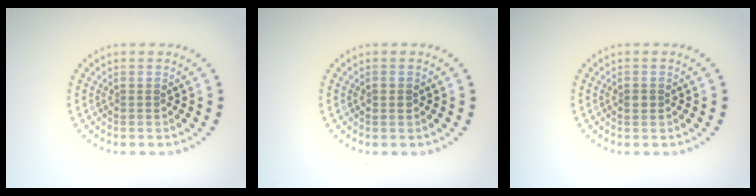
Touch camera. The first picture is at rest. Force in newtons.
{"total": 1.0, "press": 1.0, "slide": 0.3}
{"total": 1.0, "press": 1.0, "slide": 0.2}